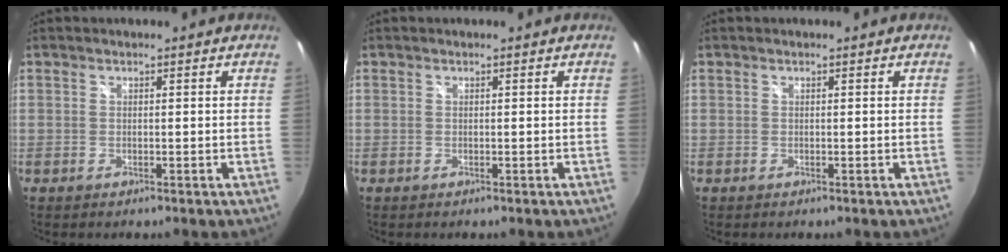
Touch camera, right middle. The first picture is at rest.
{"total": 0.0}
{"total": 0.0}